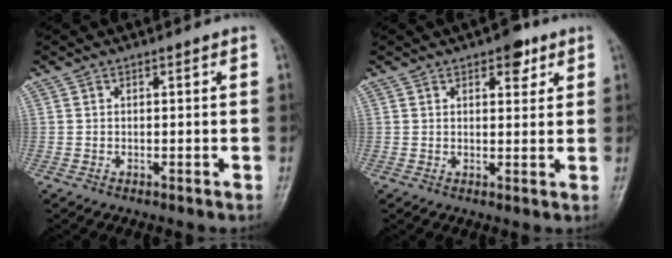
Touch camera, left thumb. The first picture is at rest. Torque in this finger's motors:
{"motor_torque": [0.63, 0.15, 0.22, -0.48, 0.00]}